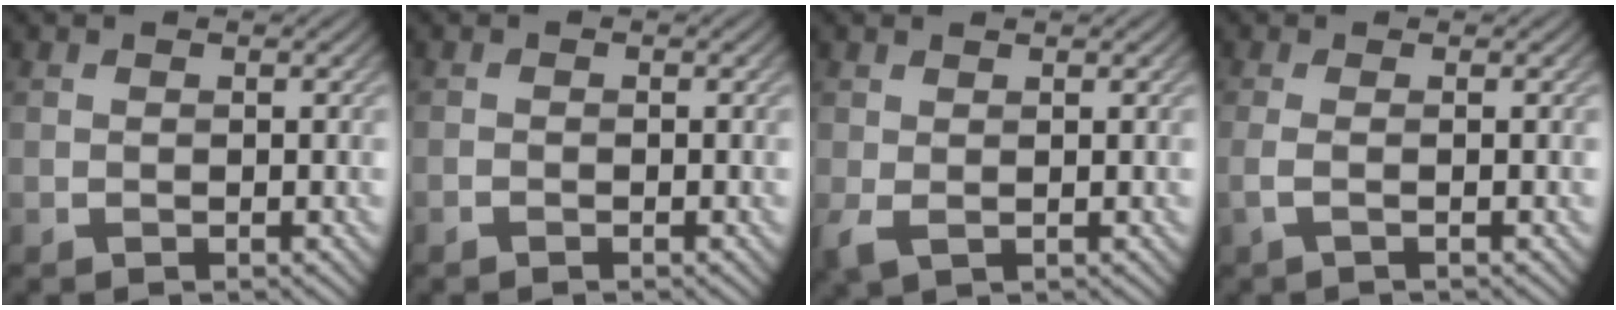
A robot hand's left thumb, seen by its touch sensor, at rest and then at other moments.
{"total": 0.6, "force": [-0.5, 0.1, 0.3], "torque": [-0.007, 0.002, -0.012]}
{"total": 2.2, "force": [-0.3, 1.2, 1.8], "torque": [-0.054, -0.007, -0.006]}
{"total": 2.0, "force": [-0.2, 0.4, 2.0], "torque": [-0.042, -0.003, -0.016]}